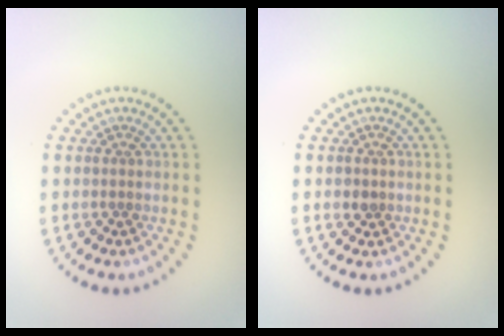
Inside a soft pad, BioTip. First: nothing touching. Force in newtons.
{"total": 1.1, "press": 1.1, "slide": 0.3}